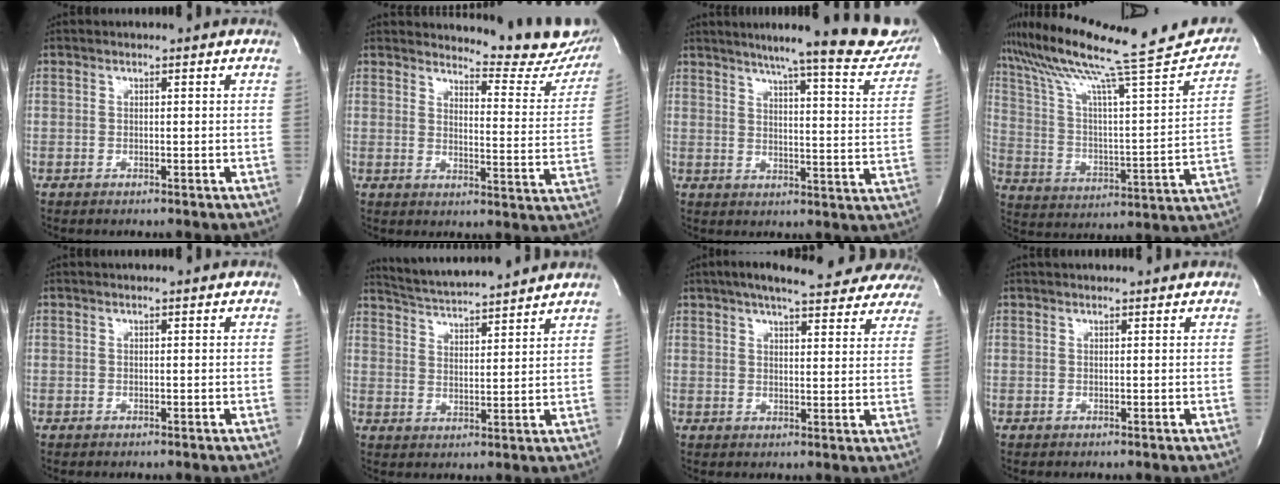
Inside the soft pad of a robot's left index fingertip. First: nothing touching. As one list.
[{"total": 15.1, "force": [14.6, 2.6, 3.1], "torque": [-0.023, -0.086, 0.150]}, {"total": 21.1, "force": [18.1, 1.7, 10.7], "torque": [-0.147, -0.042, 0.214]}, {"total": 26.4, "force": [23.2, 1.3, 12.6], "torque": [-0.209, -0.030, 0.334]}, {"total": 1.6, "force": [1.4, 0.2, 0.7], "torque": [-0.010, 0.014, 0.018]}, {"total": 12.3, "force": [11.6, 0.2, 4.0], "torque": [-0.079, 0.017, 0.182]}, {"total": 22.4, "force": [19.3, 5.4, 9.9], "torque": [-0.151, 0.009, 0.229]}, {"total": 5.1, "force": [4.8, 0.6, 1.6], "torque": [-0.020, 0.026, 0.055]}]